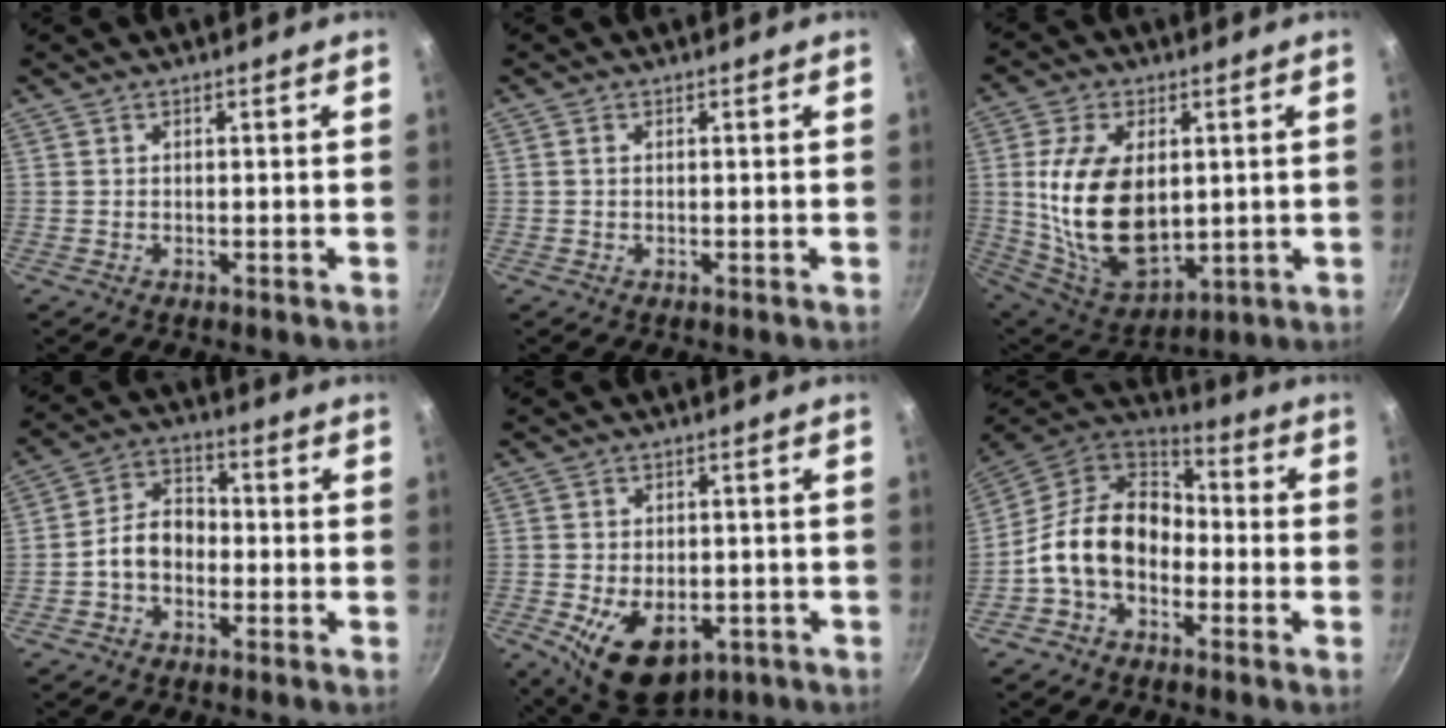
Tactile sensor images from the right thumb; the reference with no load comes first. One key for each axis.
{"total": 0.6, "fx": 0.1, "fy": 0.4, "fz": 0.4, "tx": -0.009, "ty": 0.001, "tz": 0.003}
{"total": 19.4, "fx": 1.9, "fy": 11.9, "fz": 15.2, "tx": -0.258, "ty": -0.020, "tz": 0.053}
{"total": 7.6, "fx": -1.9, "fy": 5.5, "fz": 4.8, "tx": -0.056, "ty": 0.035, "tz": -0.046}
{"total": 13.0, "fx": -4.5, "fy": 8.2, "fz": 9.1, "tx": -0.117, "ty": 0.000, "tz": -0.052}
{"total": 15.2, "fx": -3.4, "fy": 10.9, "fz": 10.0, "tx": -0.148, "ty": 0.051, "tz": -0.084}